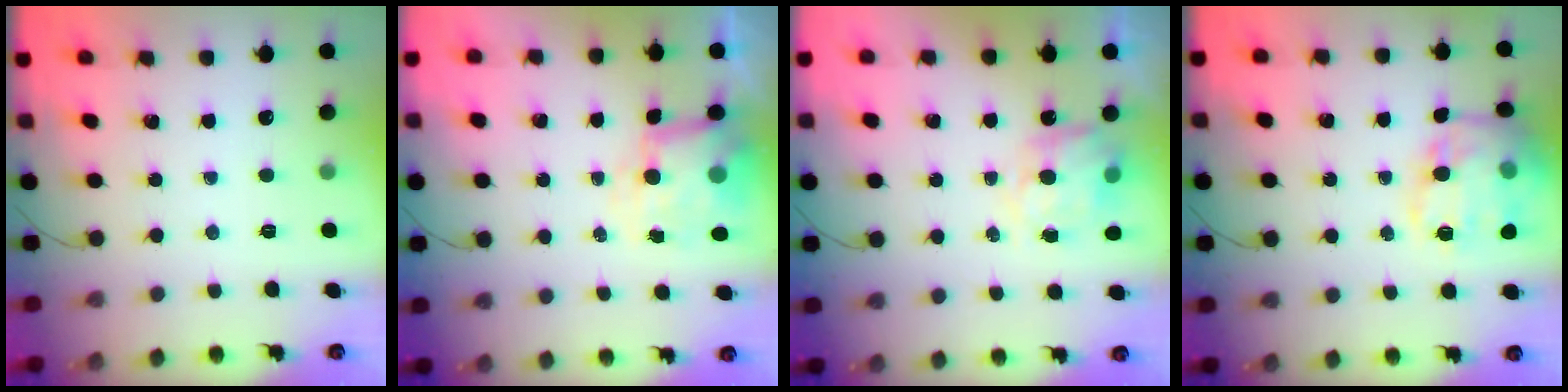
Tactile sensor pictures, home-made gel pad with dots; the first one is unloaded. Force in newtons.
{"total": 7.8, "press": 7.6, "slide": 1.7}
{"total": 8.7, "press": 8.6, "slide": 0.7}
{"total": 19.5, "press": 19.4, "slide": 2.3}